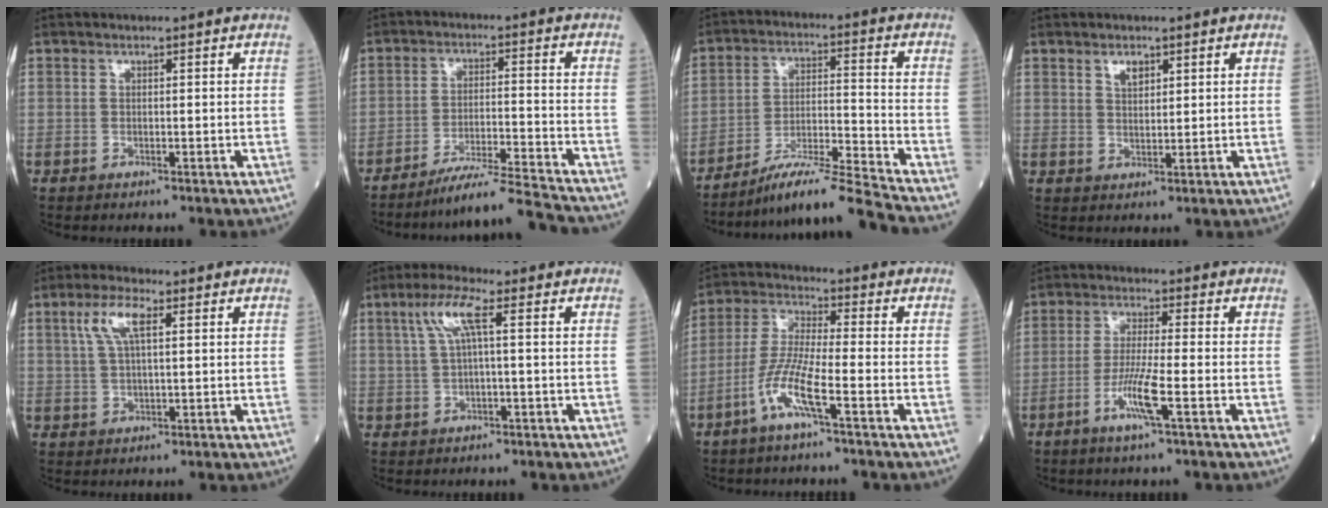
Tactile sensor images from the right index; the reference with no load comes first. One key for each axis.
{"total": 11.2, "fx": -10.5, "fy": -2.0, "fz": 3.3, "tx": -0.040, "ty": -0.004, "tz": -0.178}
{"total": 11.9, "fx": -10.7, "fy": -2.6, "fz": 4.4, "tx": -0.069, "ty": 0.005, "tz": -0.190}
{"total": 2.4, "fx": 1.4, "fy": 1.2, "fz": 1.5, "tx": -0.027, "ty": 0.001, "tz": 0.028}
{"total": 5.6, "fx": 2.2, "fy": 1.5, "fz": 5.0, "tx": -0.109, "ty": 0.015, "tz": 0.046}
{"total": 5.1, "fx": 1.5, "fy": 0.2, "fz": 4.9, "tx": -0.106, "ty": 0.021, "tz": 0.033}
{"total": 8.0, "fx": -3.9, "fy": 0.1, "fz": 7.0, "tx": -0.150, "ty": 0.001, "tz": -0.082}
{"total": 6.4, "fx": -2.7, "fy": -0.4, "fz": 5.8, "tx": -0.115, "ty": -0.012, "tz": -0.056}